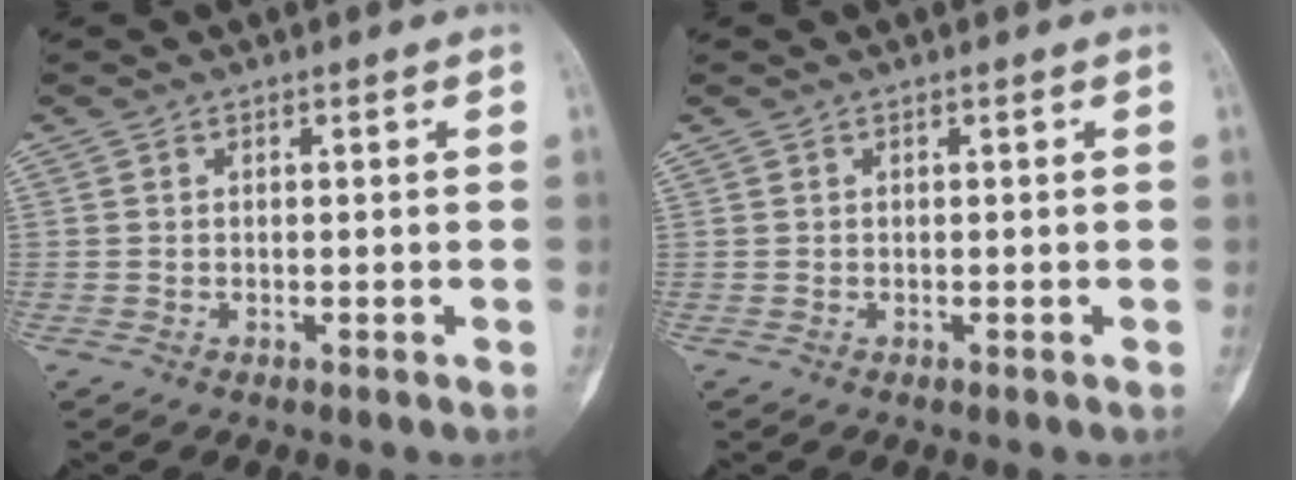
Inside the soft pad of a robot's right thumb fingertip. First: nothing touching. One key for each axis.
{"total": 0.0}